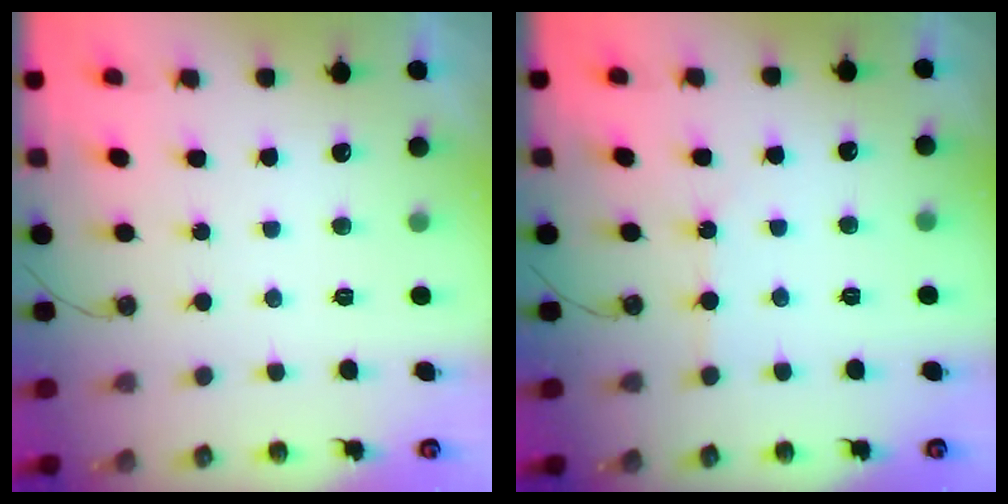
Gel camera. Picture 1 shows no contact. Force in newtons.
{"total": 1.4, "press": 1.3, "slide": 0.3}